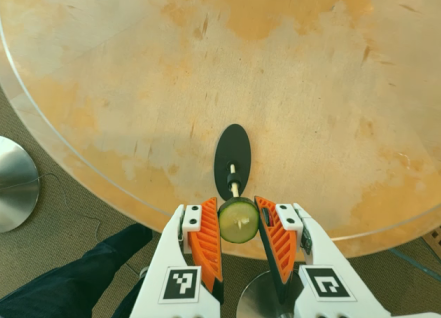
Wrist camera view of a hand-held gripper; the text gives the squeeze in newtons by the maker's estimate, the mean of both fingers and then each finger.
{"total": 8.1, "left": 8.1, "right": 8.0}